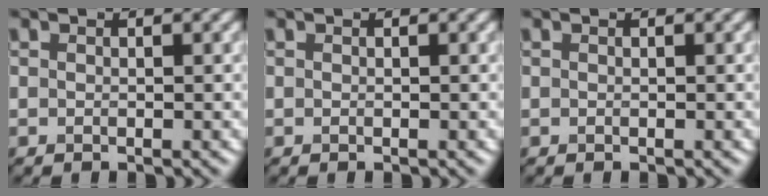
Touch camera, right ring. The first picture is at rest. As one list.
[{"total": 0.0}, {"total": 0.0}]